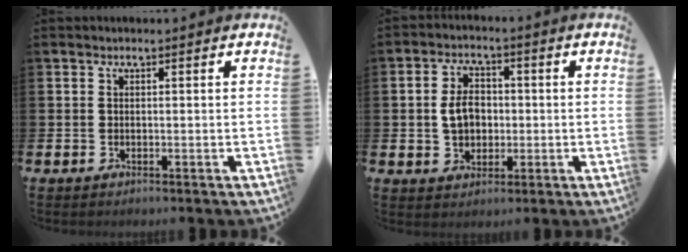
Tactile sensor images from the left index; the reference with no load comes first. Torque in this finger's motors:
{"motor_torque": [0.71, -0.42, 0.21, 0.15]}